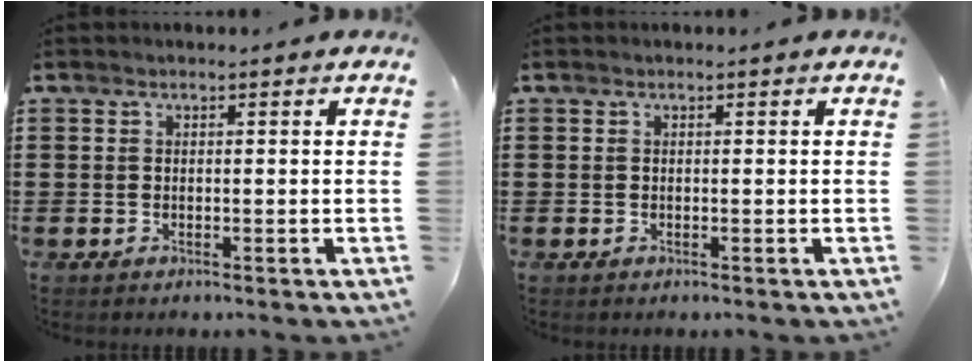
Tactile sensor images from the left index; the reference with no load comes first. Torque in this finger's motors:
{"motor_torque": [0.00, 0.00, -0.01, -0.01]}